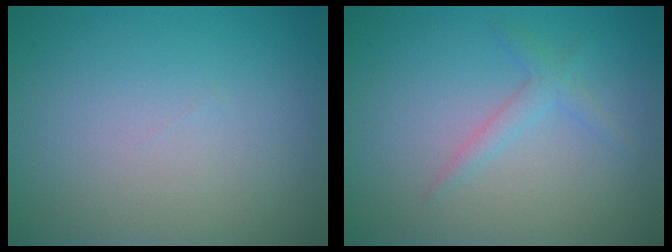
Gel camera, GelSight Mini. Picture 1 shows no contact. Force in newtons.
{"total": 1.4, "press": 1.4, "slide": 0.1}